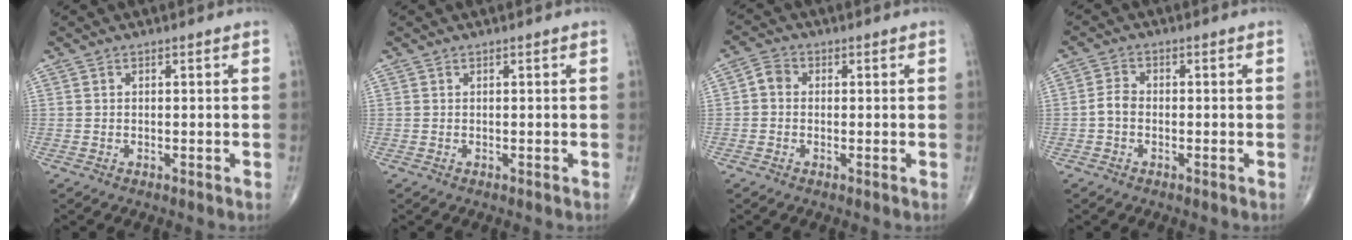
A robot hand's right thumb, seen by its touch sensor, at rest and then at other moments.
{"total": 0.0}
{"total": 3.0, "force": [-0.2, 2.5, 1.6], "torque": [-0.020, 0.009, -0.013]}
{"total": 2.8, "force": [-0.8, 1.9, 1.8], "torque": [-0.032, 0.009, -0.024]}